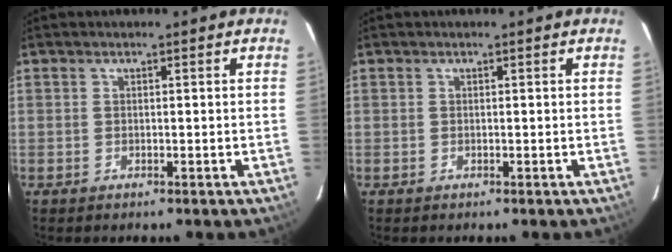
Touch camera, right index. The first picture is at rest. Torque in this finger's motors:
{"motor_torque": [0.00, 0.00, 0.03, 0.00]}